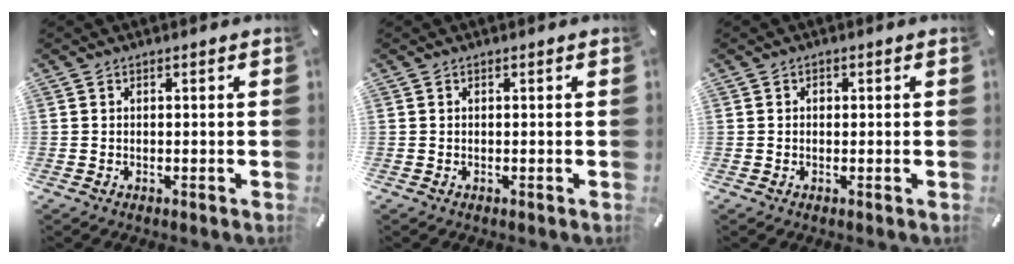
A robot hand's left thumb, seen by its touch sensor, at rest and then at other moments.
{"total": 0.0}
{"total": 0.9, "force": [0.0, 0.8, 0.5], "torque": [-0.010, 0.005, -0.002]}